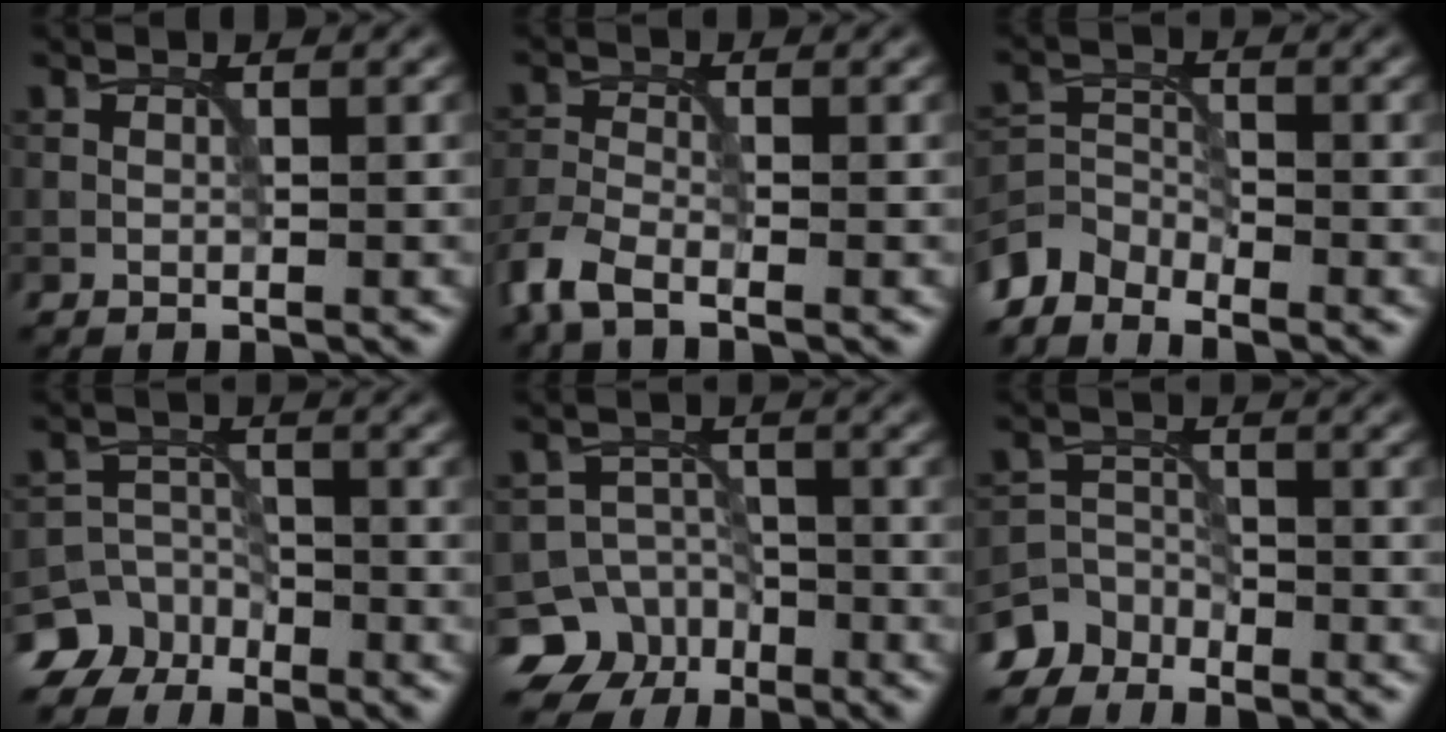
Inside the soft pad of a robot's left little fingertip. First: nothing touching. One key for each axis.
{"total": 3.7, "fx": -2.9, "fy": 1.2, "fz": 2.0, "tx": -0.052, "ty": -0.011, "tz": -0.072}
{"total": 3.7, "fx": -3.4, "fy": 1.2, "fz": 0.5, "tx": -0.007, "ty": -0.002, "tz": -0.081}
{"total": 7.0, "fx": -5.2, "fy": 4.6, "fz": 0.9, "tx": 0.000, "ty": -0.012, "tz": -0.098}
{"total": 7.8, "fx": -5.1, "fy": 5.9, "fz": 1.1, "tx": -0.006, "ty": -0.012, "tz": -0.095}
{"total": 4.1, "fx": -3.5, "fy": 2.0, "fz": 0.3, "tx": 0.006, "ty": -0.002, "tz": -0.070}